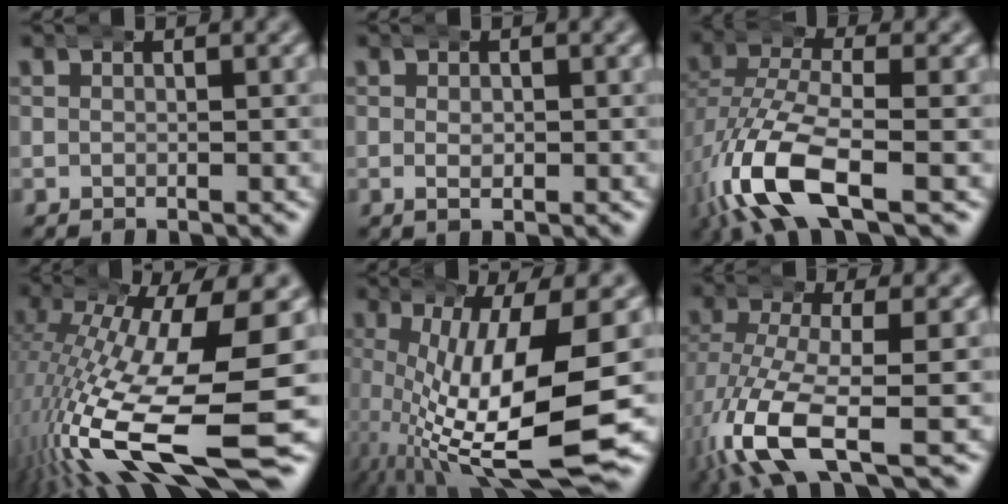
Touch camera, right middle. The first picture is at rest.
{"total": 0.8, "force": [-0.1, 0.4, 0.7], "torque": [-0.010, -0.007, 0.000]}
{"total": 8.0, "force": [-2.1, 3.9, 6.6], "torque": [-0.157, -0.026, -0.028]}
{"total": 14.1, "force": [-4.2, 4.9, 12.6], "torque": [-0.212, -0.035, -0.047]}
{"total": 12.3, "force": [-2.0, 4.2, 11.4], "torque": [-0.194, -0.033, -0.012]}
{"total": 6.7, "force": [-2.1, 2.3, 5.9], "torque": [-0.135, -0.030, -0.025]}